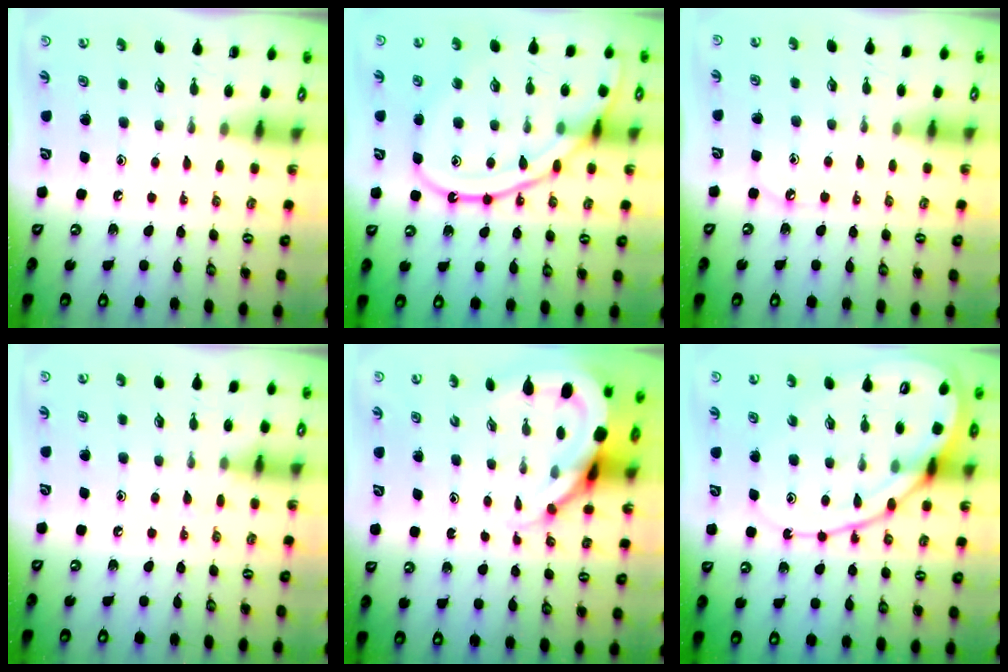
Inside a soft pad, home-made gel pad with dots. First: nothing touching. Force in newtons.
{"total": 16.0, "press": 15.9, "slide": 1.4}
{"total": 4.3, "press": 4.2, "slide": 0.6}
{"total": 5.5, "press": 5.5, "slide": 0.8}
{"total": 8.8, "press": 8.8, "slide": 0.8}
{"total": 14.8, "press": 14.8, "slide": 1.1}